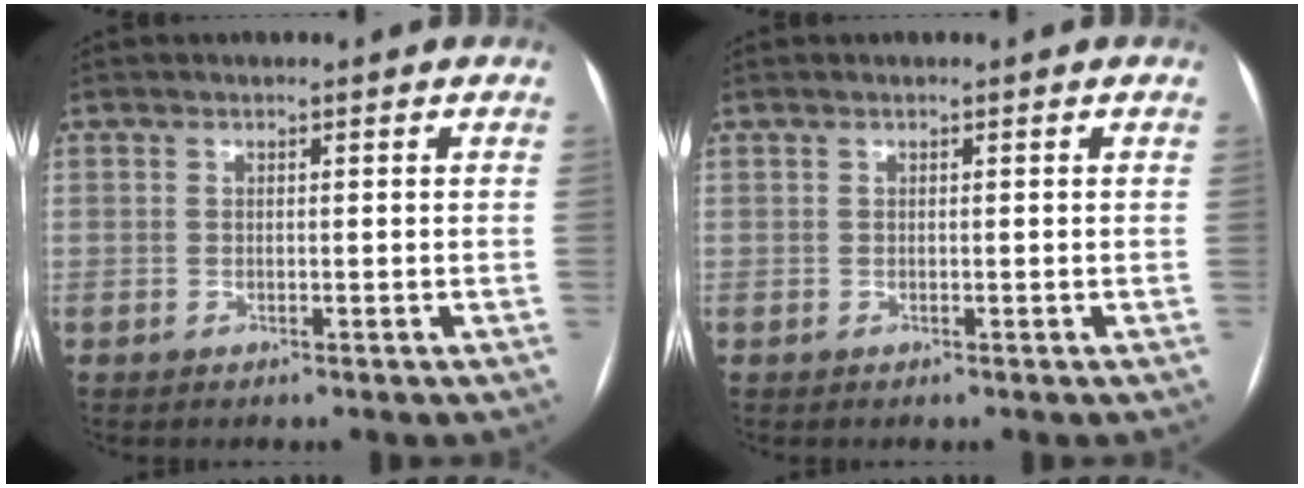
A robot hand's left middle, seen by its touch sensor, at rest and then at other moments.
{"total": 0.0}